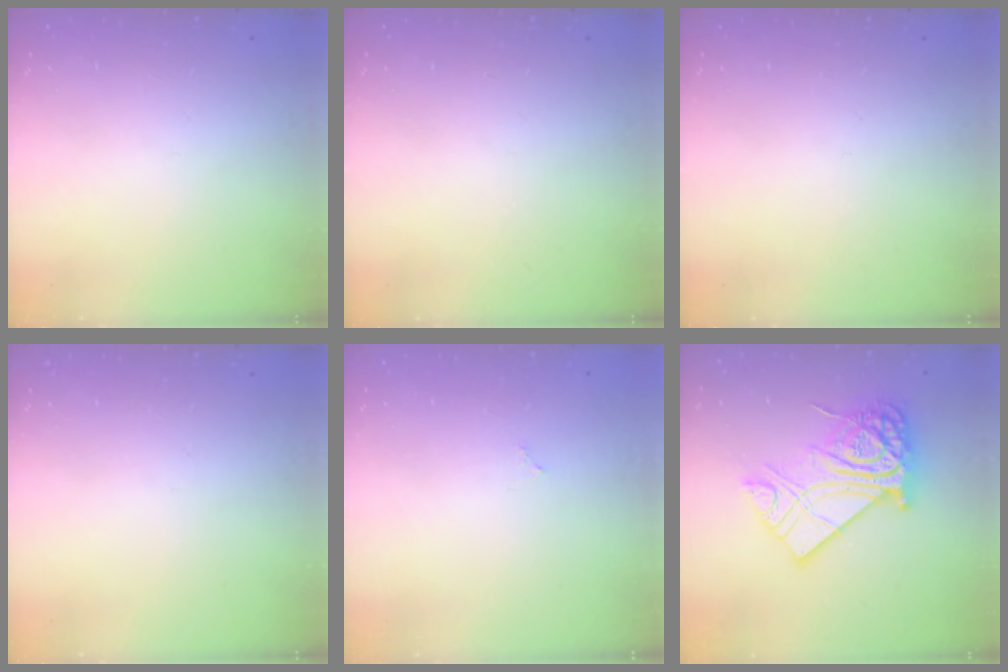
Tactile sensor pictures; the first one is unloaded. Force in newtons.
{"total": 0.0}
{"total": 0.0}
{"total": 0.0}
{"total": 1.8, "press": 1.8, "slide": 0.3}
{"total": 20.2, "press": 20.1, "slide": 1.9}